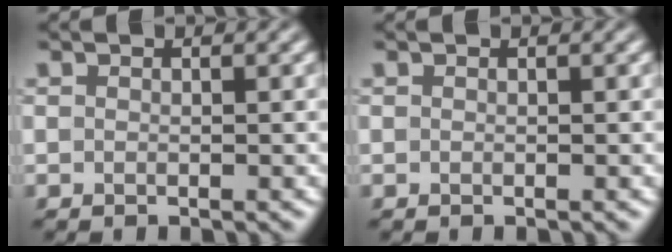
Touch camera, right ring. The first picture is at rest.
{"total": 0.0}